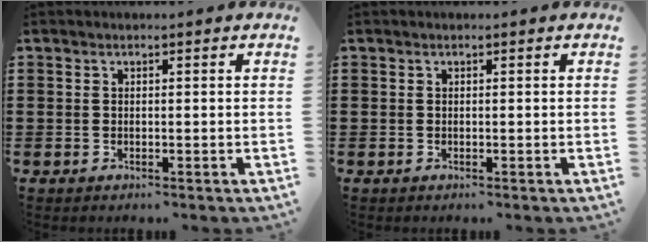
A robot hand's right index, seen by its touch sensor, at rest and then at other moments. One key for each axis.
{"total": 0.0}